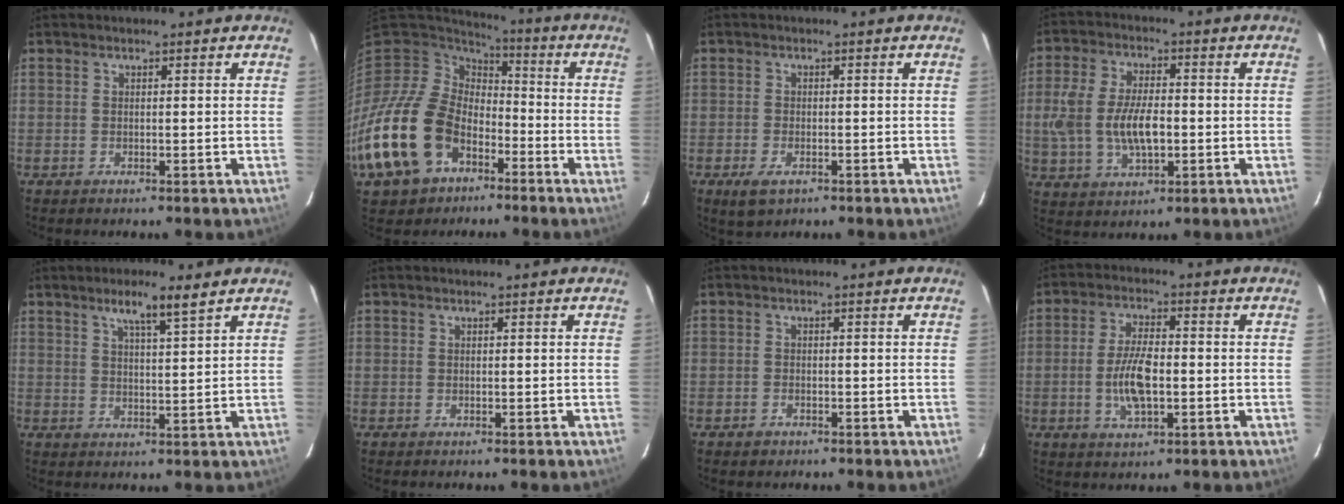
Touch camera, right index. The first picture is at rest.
{"total": 22.2, "force": [-10.4, 15.9, 11.5], "torque": [-0.294, -0.006, -0.180]}
{"total": 4.2, "force": [-2.3, 2.2, 2.7], "torque": [-0.062, -0.010, -0.039]}
{"total": 11.0, "force": [-1.3, 5.6, 9.3], "torque": [-0.191, 0.002, -0.021]}
{"total": 5.8, "force": [4.0, 0.1, 4.2], "torque": [-0.067, -0.001, 0.067]}
{"total": 0.0}
{"total": 1.7, "force": [-1.1, 1.2, 0.4], "torque": [-0.009, 0.002, -0.016]}
{"total": 8.4, "force": [-1.5, 3.5, 7.4], "torque": [-0.149, 0.002, -0.028]}